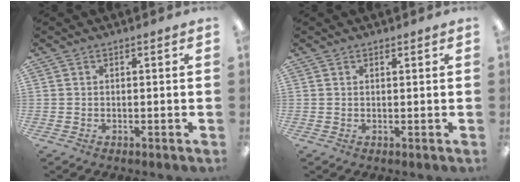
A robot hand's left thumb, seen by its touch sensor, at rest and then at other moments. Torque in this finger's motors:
{"motor_torque": [-0.34, -0.30, -0.45, -0.11, -0.03]}